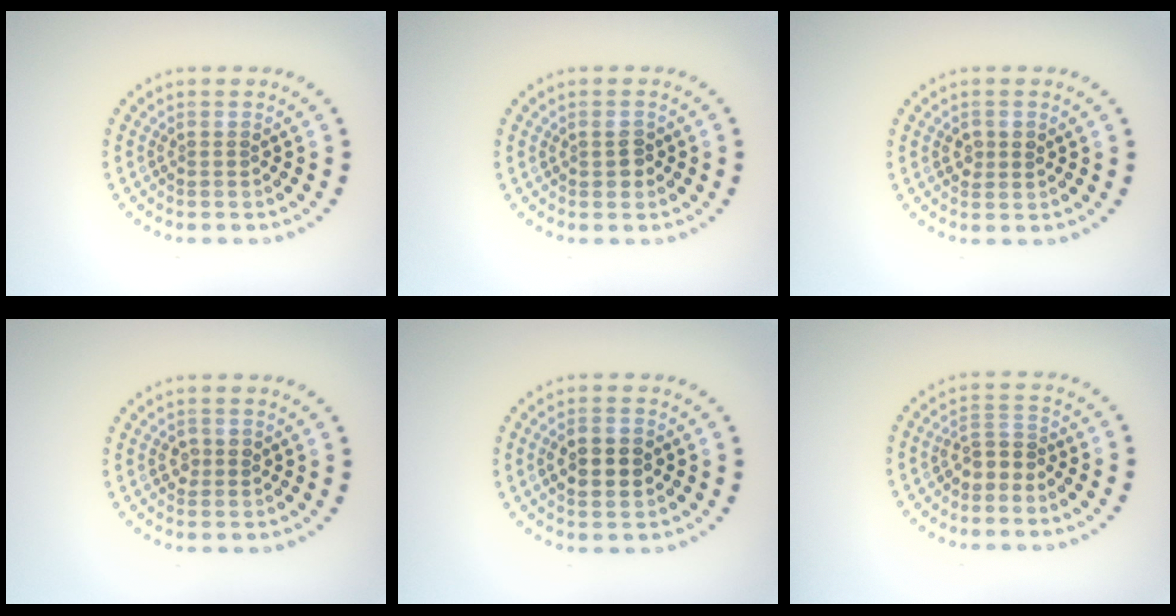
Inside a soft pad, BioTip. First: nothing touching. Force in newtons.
{"total": 1.4, "press": 1.4, "slide": 0.2}
{"total": 1.4, "press": 1.4, "slide": 0.2}
{"total": 1.5, "press": 1.4, "slide": 0.3}
{"total": 4.4, "press": 4.4, "slide": 0.1}
{"total": 2.0, "press": 1.8, "slide": 1.0}